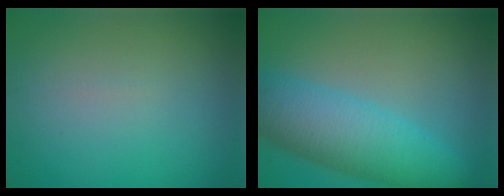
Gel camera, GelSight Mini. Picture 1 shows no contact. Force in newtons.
{"total": 7.7, "press": 7.7, "slide": 0.2}